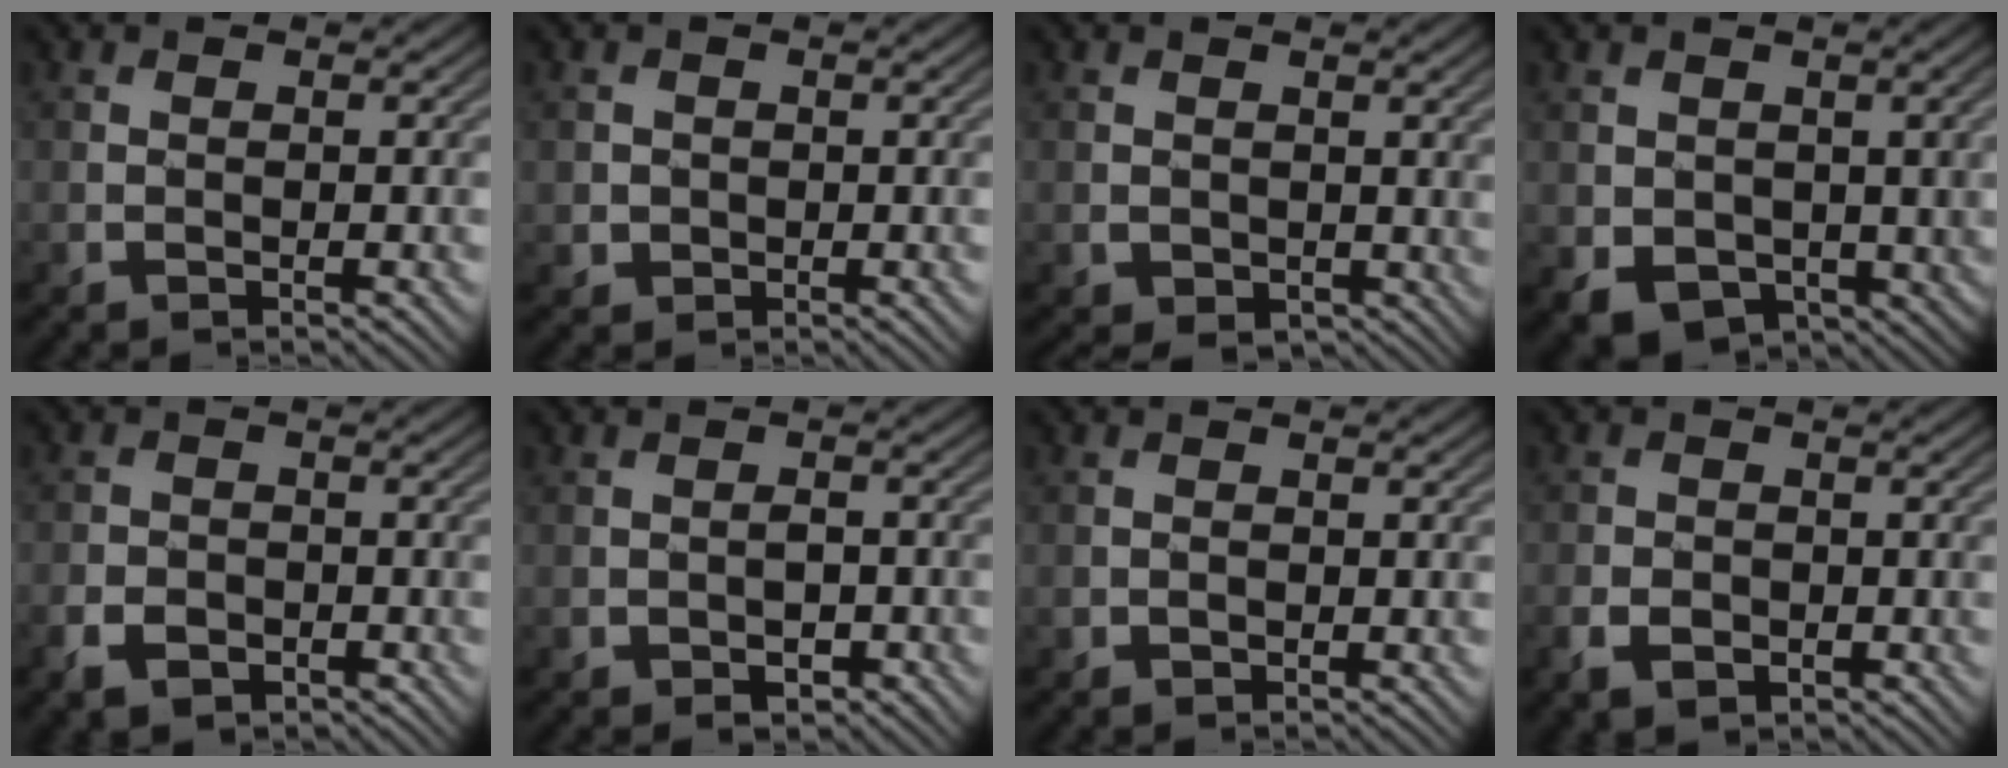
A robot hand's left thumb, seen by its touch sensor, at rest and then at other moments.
{"total": 1.5, "force": [-0.1, 1.5, 0.0], "torque": [0.006, -0.004, -0.004]}
{"total": 1.8, "force": [-0.2, 1.6, 0.8], "torque": [-0.024, -0.012, -0.003]}
{"total": 5.1, "force": [-0.6, 4.3, 2.6], "torque": [-0.068, -0.027, -0.004]}
{"total": 3.8, "force": [-2.2, 2.5, 1.8], "torque": [-0.038, -0.007, -0.046]}
{"total": 3.1, "force": [-1.6, 2.2, 1.5], "torque": [-0.017, -0.002, -0.025]}
{"total": 0.8, "force": [-0.3, 0.6, 0.4], "torque": [-0.007, 0.000, -0.006]}
{"total": 3.4, "force": [-1.7, 2.4, 1.8], "torque": [-0.039, -0.009, -0.035]}